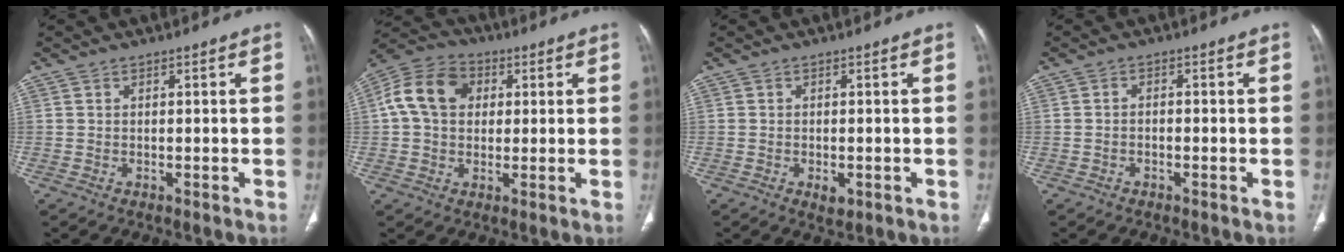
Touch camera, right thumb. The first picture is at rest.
{"total": 11.8, "force": [2.3, 9.0, 7.3], "torque": [-0.122, 0.020, 0.029]}
{"total": 2.3, "force": [-0.8, 1.3, 1.7], "torque": [-0.023, 0.000, -0.009]}
{"total": 1.3, "force": [-0.5, 0.8, 0.8], "torque": [-0.012, 0.007, -0.011]}